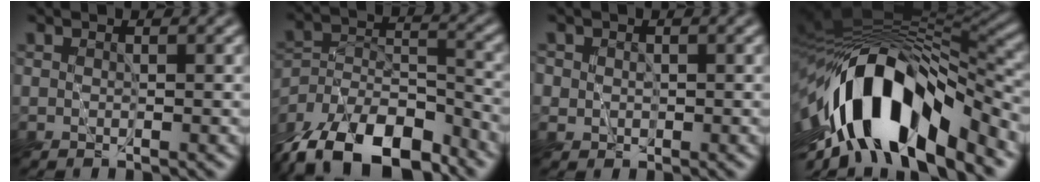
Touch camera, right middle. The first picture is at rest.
{"total": 12.2, "force": [-9.5, 5.2, 5.6], "torque": [-0.111, 0.006, -0.168]}
{"total": 1.7, "force": [0.4, 1.6, 0.3], "torque": [-0.005, 0.005, 0.004]}
{"total": 13.2, "force": [-6.3, 5.5, 10.2], "torque": [-0.173, 0.008, -0.108]}